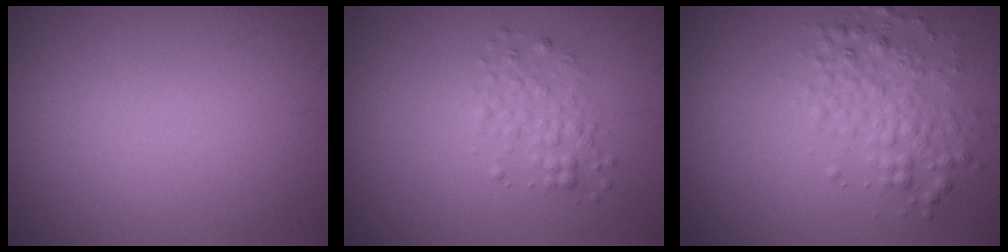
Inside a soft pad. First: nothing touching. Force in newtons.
{"total": 1.8, "press": 1.8, "slide": 0.1}
{"total": 2.9, "press": 2.9, "slide": 0.0}